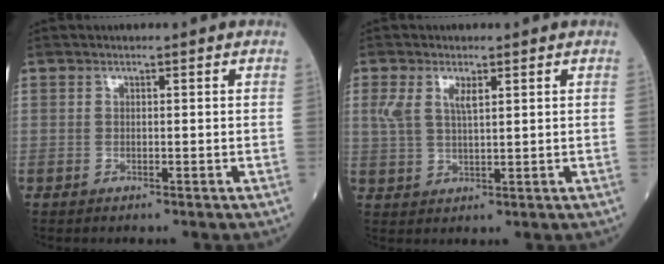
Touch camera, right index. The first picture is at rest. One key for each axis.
{"total": 4.5, "fx": 1.9, "fy": 1.7, "fz": 3.7, "tx": -0.084, "ty": 0.012, "tz": 0.043}